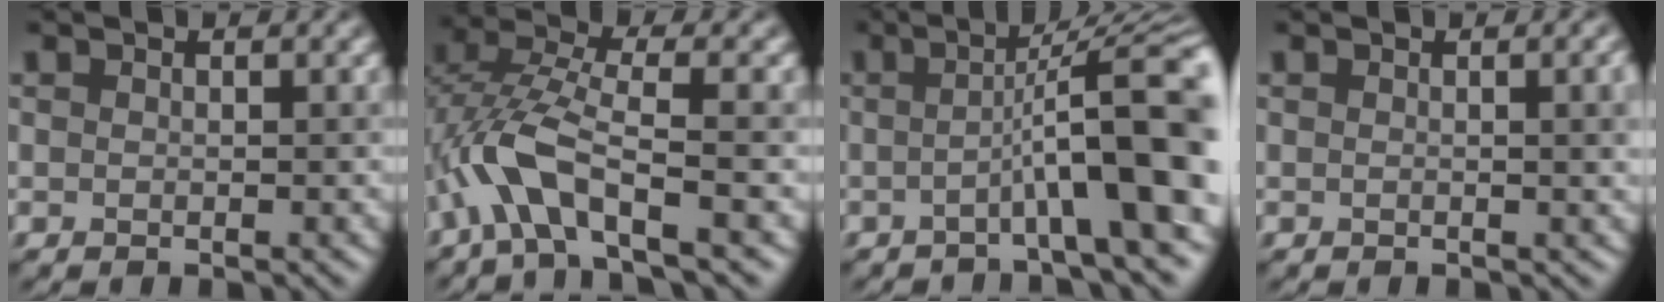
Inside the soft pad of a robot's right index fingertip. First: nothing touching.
{"total": 5.3, "force": [-2.3, 1.7, 4.5], "torque": [-0.098, 0.009, -0.049]}
{"total": 9.4, "force": [-1.3, 1.4, 9.2], "torque": [-0.112, 0.019, -0.030]}
{"total": 3.6, "force": [0.4, 1.5, 3.2], "torque": [-0.013, 0.011, -0.002]}